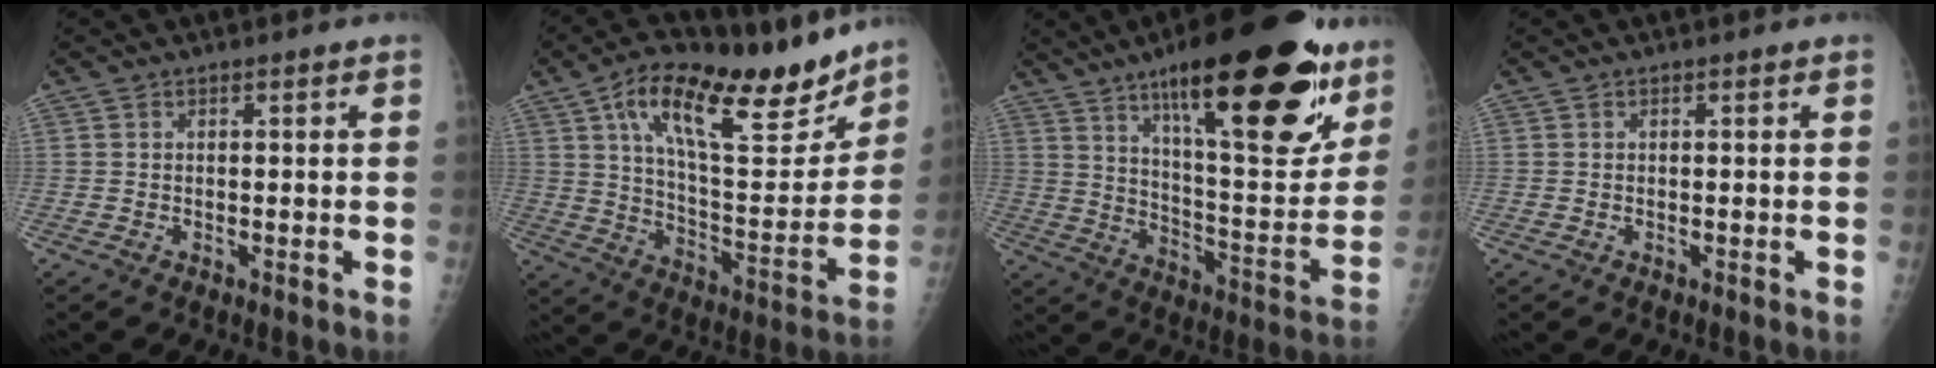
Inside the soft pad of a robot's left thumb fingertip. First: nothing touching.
{"total": 24.3, "force": [15.2, 8.7, 16.8], "torque": [-0.223, -0.051, 0.252]}
{"total": 31.1, "force": [17.9, 9.2, 23.7], "torque": [-0.314, -0.064, 0.276]}
{"total": 0.0}